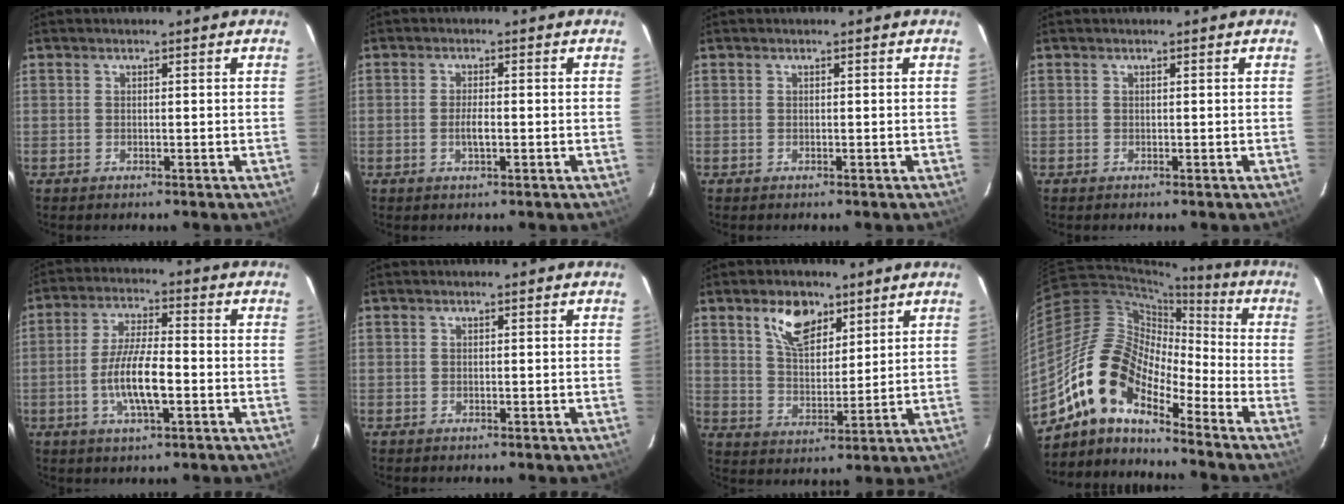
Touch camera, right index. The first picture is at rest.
{"total": 2.4, "force": [-0.6, 0.6, 2.2], "torque": [-0.043, -0.003, -0.011]}
{"total": 0.0}
{"total": 0.0}
{"total": 9.4, "force": [-2.6, 2.3, 8.7], "torque": [-0.173, -0.003, -0.049]}
{"total": 0.0}
{"total": 9.1, "force": [5.4, 4.9, 5.4], "torque": [-0.091, 0.009, 0.101]}
{"total": 13.8, "force": [-10.2, 5.7, 7.4], "torque": [-0.123, 0.013, -0.211]}